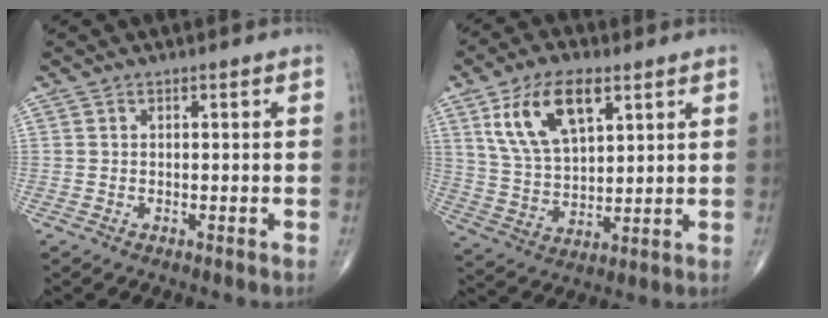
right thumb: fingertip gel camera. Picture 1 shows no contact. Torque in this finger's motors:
{"motor_torque": [-1.30, 1.66, 1.45, 1.04, 0.12]}